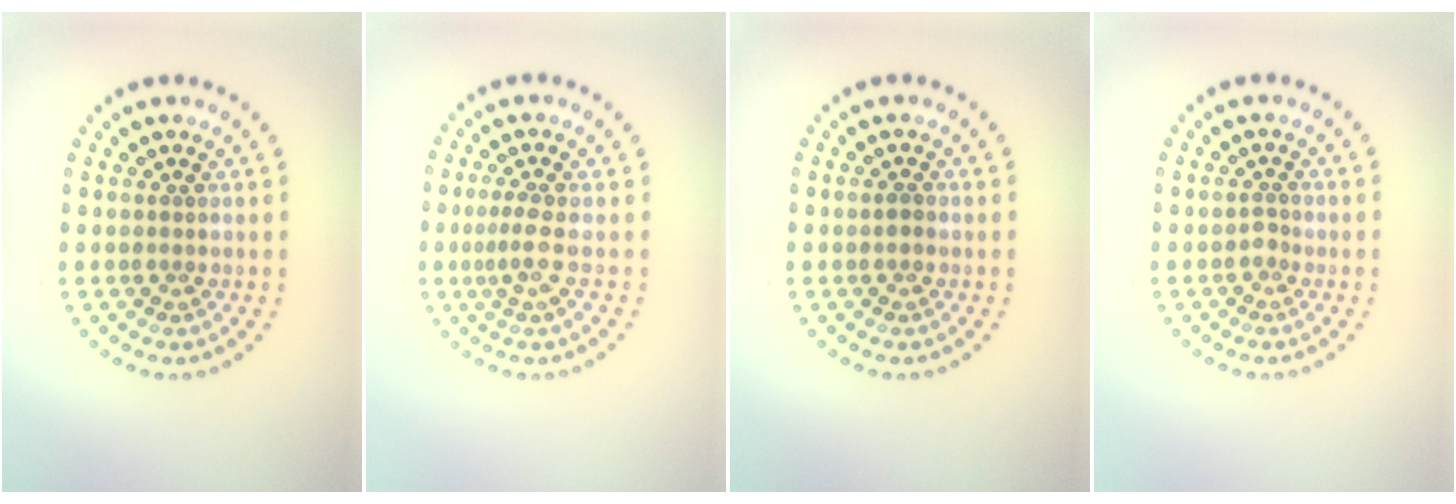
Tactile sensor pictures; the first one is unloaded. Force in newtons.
{"total": 1.8, "press": 1.3, "slide": 1.2}
{"total": 0.7, "press": 0.7, "slide": 0.1}
{"total": 0.9, "press": 0.6, "slide": 0.6}